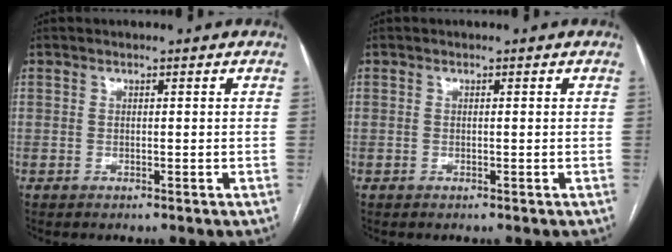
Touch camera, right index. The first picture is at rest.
{"total": 0.0}